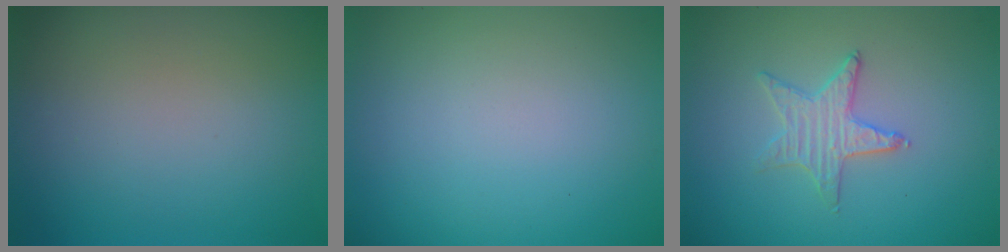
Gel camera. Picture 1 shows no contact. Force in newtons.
{"total": 0.0}
{"total": 1.6, "press": 1.6, "slide": 0.2}